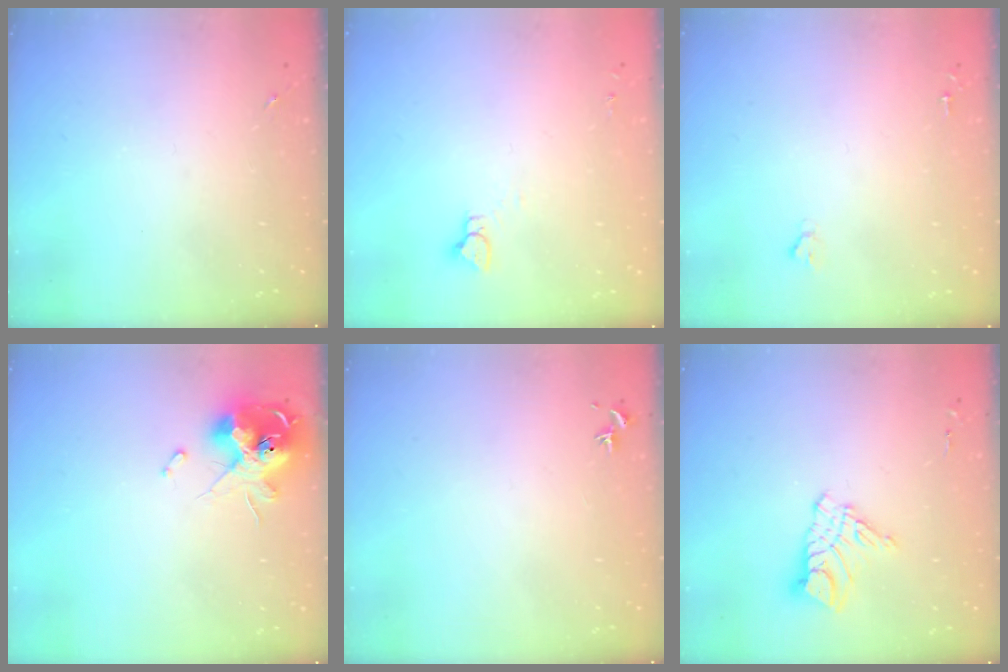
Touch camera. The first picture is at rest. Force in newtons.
{"total": 3.2, "press": 3.2, "slide": 0.2}
{"total": 1.6, "press": 1.6, "slide": 0.2}
{"total": 13.9, "press": 13.8, "slide": 1.9}
{"total": 0.7, "press": 0.5, "slide": 0.4}
{"total": 11.0, "press": 10.9, "slide": 1.0}